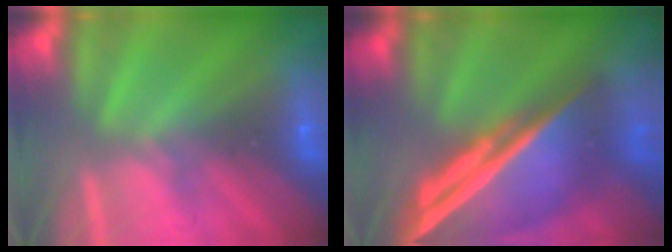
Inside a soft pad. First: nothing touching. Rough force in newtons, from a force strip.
{"total": 7.6}